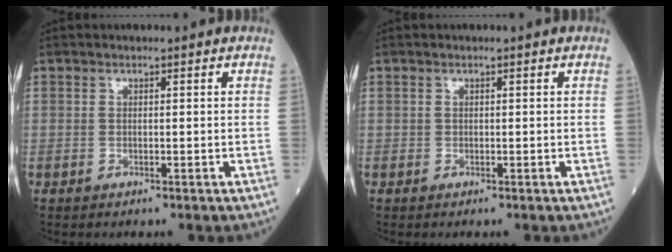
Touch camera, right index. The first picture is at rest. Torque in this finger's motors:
{"motor_torque": [0.00, -0.07, -0.02, -0.01]}